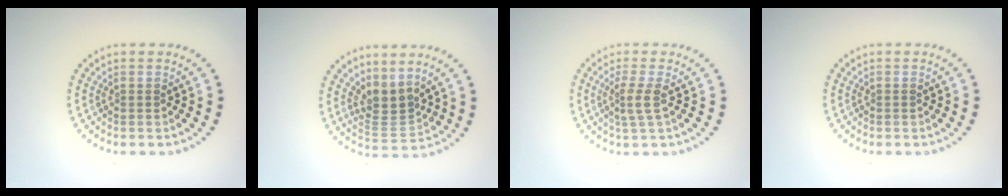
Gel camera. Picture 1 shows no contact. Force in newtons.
{"total": 2.9, "press": 2.1, "slide": 1.9}
{"total": 1.9, "press": 1.4, "slide": 1.3}
{"total": 0.0}